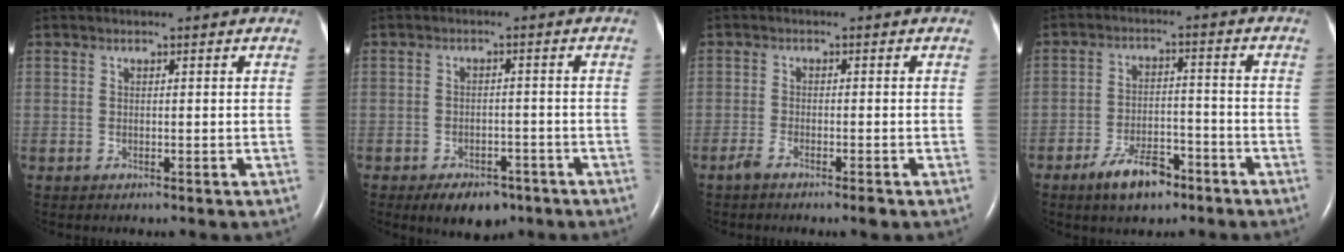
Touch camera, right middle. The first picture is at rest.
{"total": 6.4, "force": [-4.4, 3.4, 3.2], "torque": [-0.045, 0.002, -0.059]}
{"total": 2.7, "force": [-2.0, 0.3, 1.8], "torque": [-0.035, -0.003, -0.038]}
{"total": 7.3, "force": [-5.0, 3.1, 4.4], "torque": [-0.084, 0.001, -0.082]}